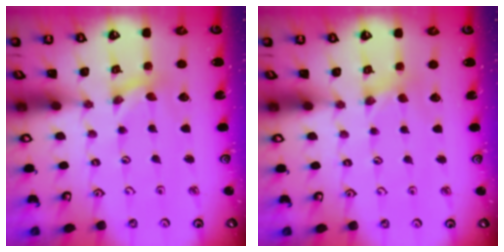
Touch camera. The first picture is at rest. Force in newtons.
{"total": 1.8, "press": 1.8, "slide": 0.4}